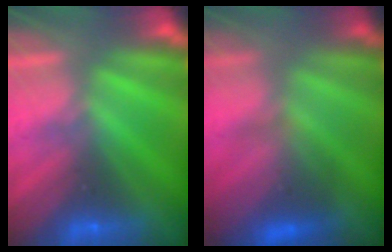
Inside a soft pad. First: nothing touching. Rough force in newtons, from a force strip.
{"total": 3.6}